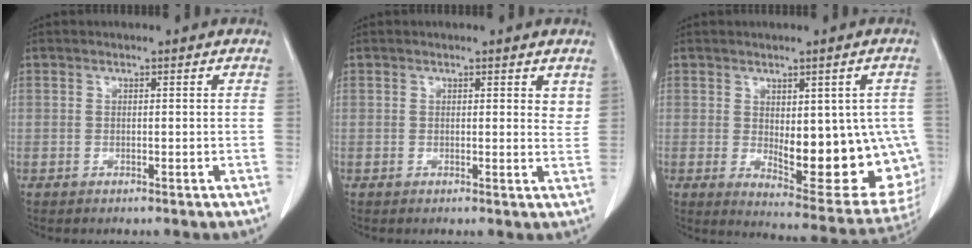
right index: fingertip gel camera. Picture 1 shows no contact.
{"total": 2.0, "force": [1.4, 0.7, 1.2], "torque": [-0.010, -0.009, 0.014]}
{"total": 17.2, "force": [-1.7, 6.8, 15.7], "torque": [-0.143, -0.001, 0.003]}